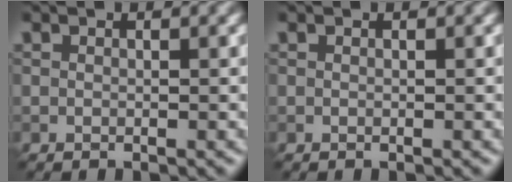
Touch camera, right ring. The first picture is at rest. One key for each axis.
{"total": 0.0}